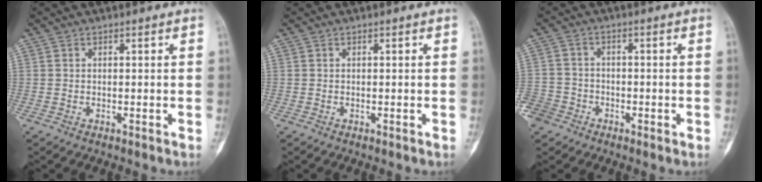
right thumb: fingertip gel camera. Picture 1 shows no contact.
{"total": 0.0}
{"total": 6.3, "force": [-3.7, 4.9, 1.2], "torque": [-0.019, 0.018, -0.074]}